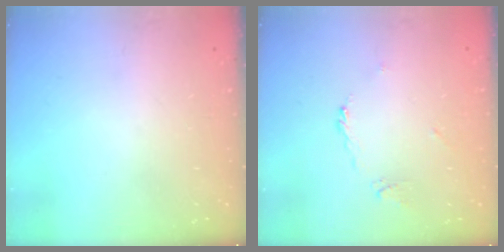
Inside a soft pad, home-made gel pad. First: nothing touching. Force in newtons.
{"total": 3.6, "press": 3.5, "slide": 0.6}